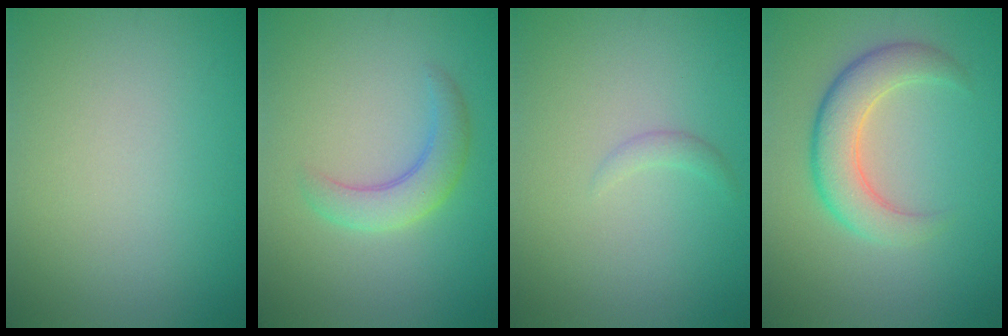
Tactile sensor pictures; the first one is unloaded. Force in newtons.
{"total": 3.2, "press": 3.2, "slide": 0.1}
{"total": 0.8, "press": 0.8, "slide": 0.1}
{"total": 4.8, "press": 4.7, "slide": 0.4}